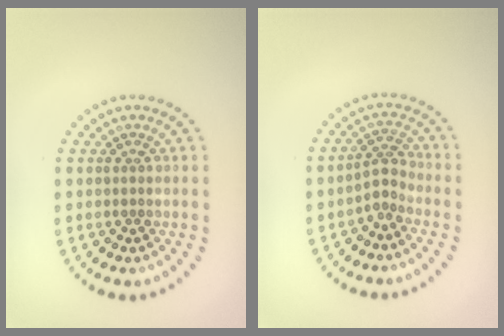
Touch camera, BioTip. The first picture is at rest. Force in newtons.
{"total": 2.1, "press": 1.4, "slide": 1.5}